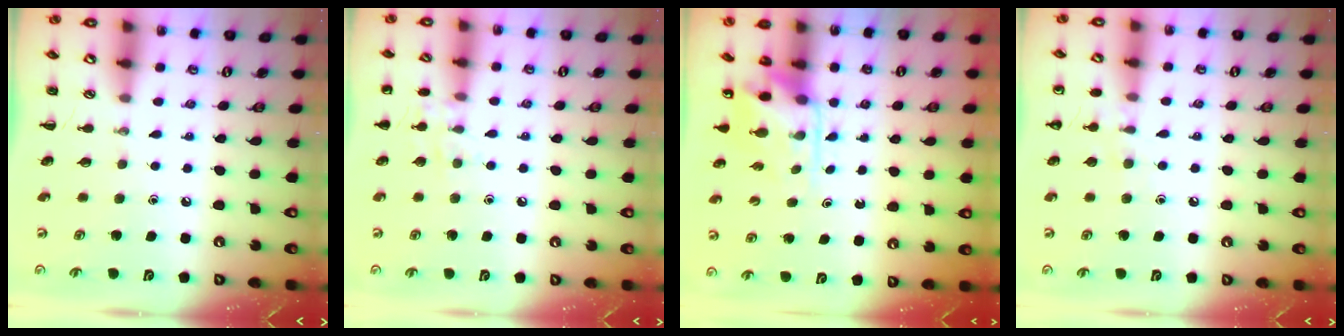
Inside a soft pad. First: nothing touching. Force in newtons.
{"total": 8.1, "press": 7.9, "slide": 1.7}
{"total": 4.2, "press": 4.2, "slide": 0.6}
{"total": 5.5, "press": 5.3, "slide": 1.5}